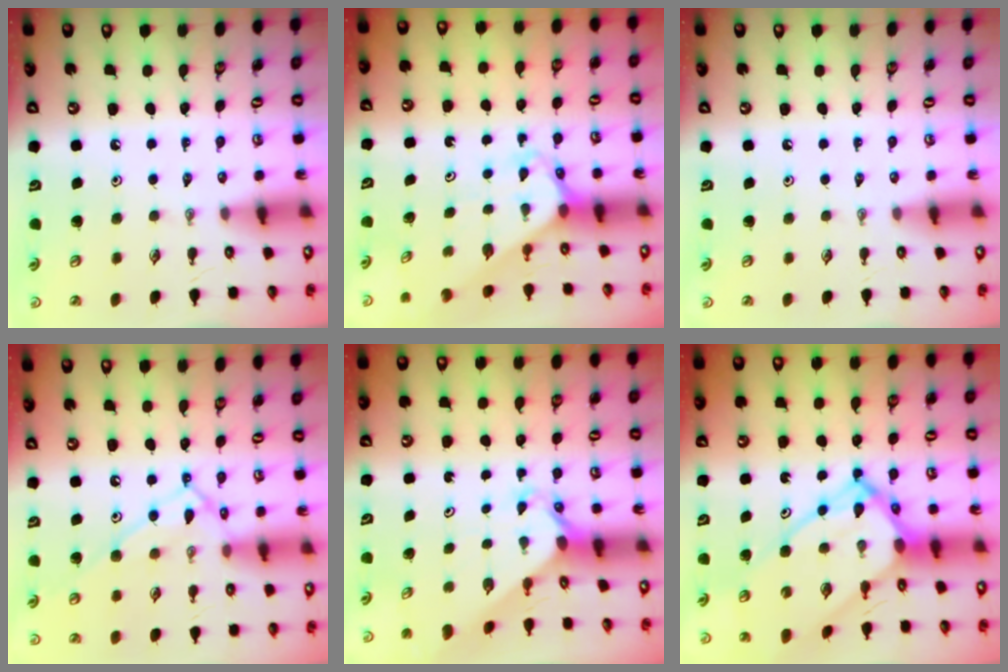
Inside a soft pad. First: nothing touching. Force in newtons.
{"total": 2.7, "press": 2.7, "slide": 0.2}
{"total": 0.0}
{"total": 12.5, "press": 12.5, "slide": 0.9}
{"total": 2.4, "press": 2.4, "slide": 0.2}
{"total": 16.3, "press": 16.3, "slide": 1.6}